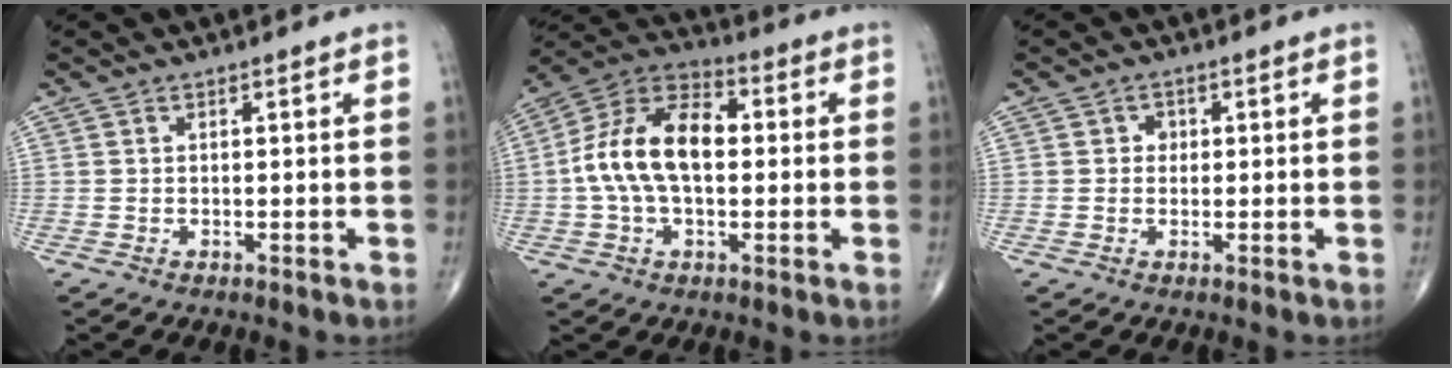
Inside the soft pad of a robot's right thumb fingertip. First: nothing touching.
{"total": 15.3, "force": [0.6, 8.8, 12.5], "torque": [-0.228, 0.036, -0.001]}
{"total": 1.6, "force": [0.2, 1.5, 0.6], "torque": [0.001, 0.003, -0.001]}